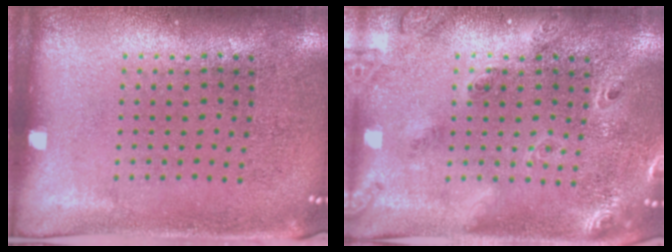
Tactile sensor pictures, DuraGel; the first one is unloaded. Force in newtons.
{"total": 1.8, "press": 1.7, "slide": 0.8}